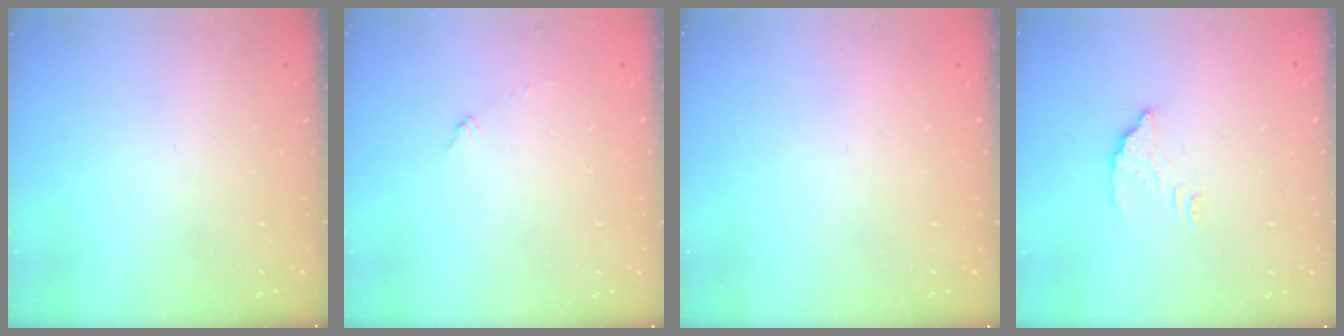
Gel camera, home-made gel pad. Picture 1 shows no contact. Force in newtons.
{"total": 3.6, "press": 3.6, "slide": 0.3}
{"total": 2.3, "press": 2.3, "slide": 0.1}
{"total": 3.3, "press": 3.3, "slide": 0.4}